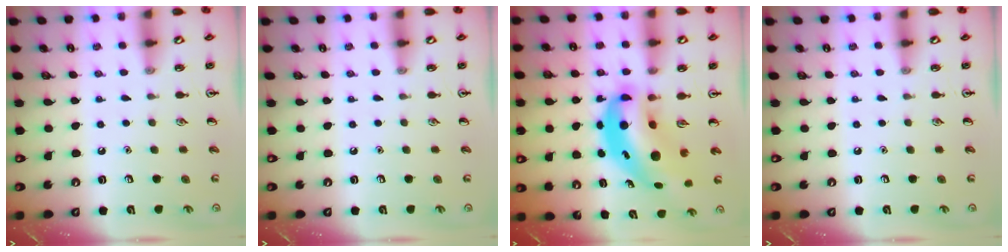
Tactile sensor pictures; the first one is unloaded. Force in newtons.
{"total": 0.0}
{"total": 10.4, "press": 10.0, "slide": 2.9}
{"total": 0.0}